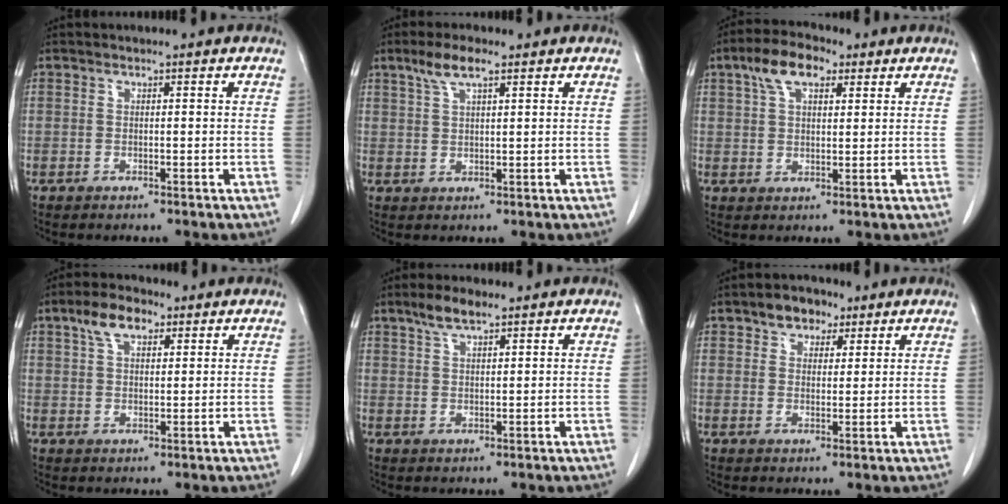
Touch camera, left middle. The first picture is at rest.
{"total": 4.4, "force": [2.8, 0.8, 3.2], "torque": [-0.071, 0.009, 0.058]}
{"total": 7.0, "force": [3.8, 3.2, 5.0], "torque": [-0.098, 0.022, 0.067]}
{"total": 5.7, "force": [3.3, 2.7, 3.8], "torque": [-0.076, 0.017, 0.062]}
{"total": 4.2, "force": [3.1, 1.0, 2.6], "torque": [-0.057, 0.007, 0.060]}
{"total": 4.7, "force": [3.0, 3.0, 2.0], "torque": [-0.029, 0.013, 0.051]}